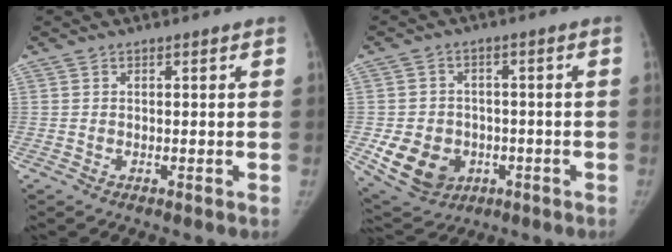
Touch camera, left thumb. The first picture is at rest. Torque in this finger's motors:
{"motor_torque": [0.63, 0.72, -0.04, 0.07, 0.25]}